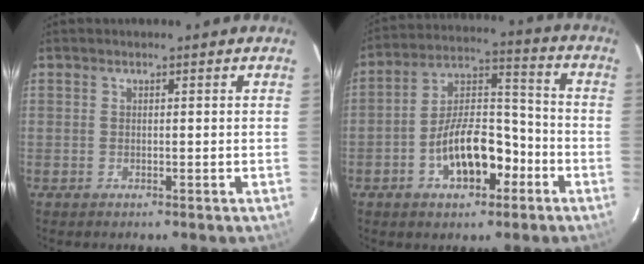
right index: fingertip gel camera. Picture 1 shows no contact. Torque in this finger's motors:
{"motor_torque": [1.07, -0.99, 0.49, 0.14]}